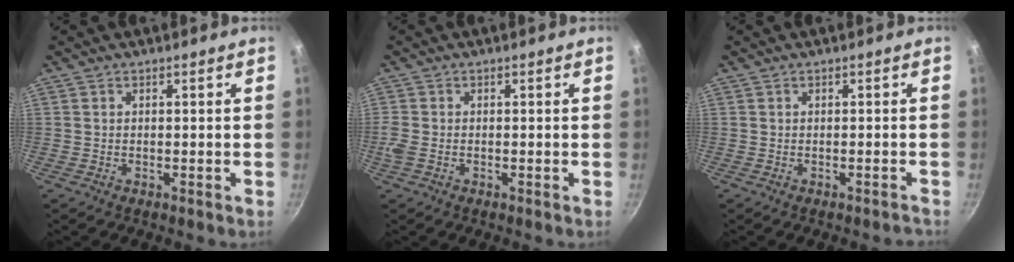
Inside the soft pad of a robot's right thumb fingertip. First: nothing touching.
{"total": 2.1, "force": [-0.6, 1.4, 1.4], "torque": [-0.034, 0.001, -0.014]}
{"total": 1.2, "force": [-1.1, 0.2, 0.5], "torque": [-0.004, 0.024, -0.003]}